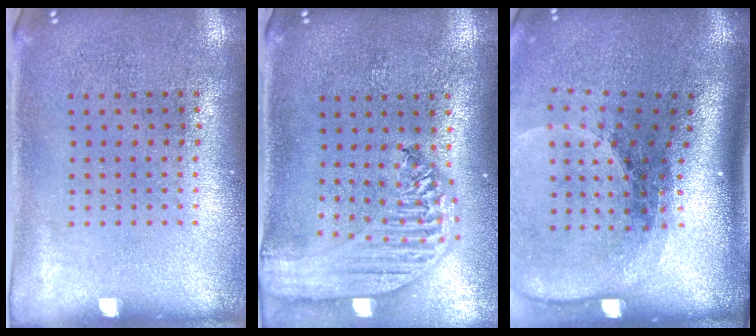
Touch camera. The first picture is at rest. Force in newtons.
{"total": 2.9, "press": 2.4, "slide": 1.7}
{"total": 2.6, "press": 1.9, "slide": 1.8}